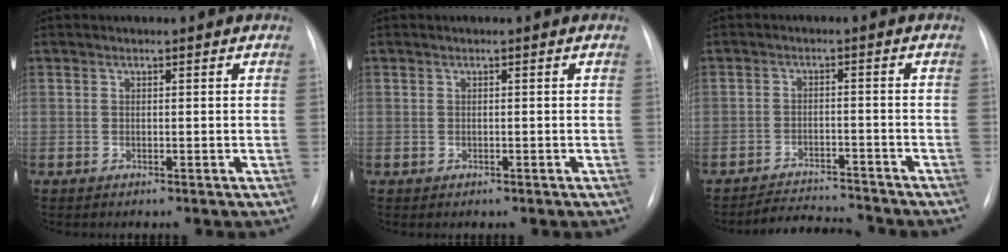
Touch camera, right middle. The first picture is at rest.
{"total": 0.0}
{"total": 6.4, "force": [-6.3, 0.9, 0.4], "torque": [-0.005, 0.004, -0.099]}